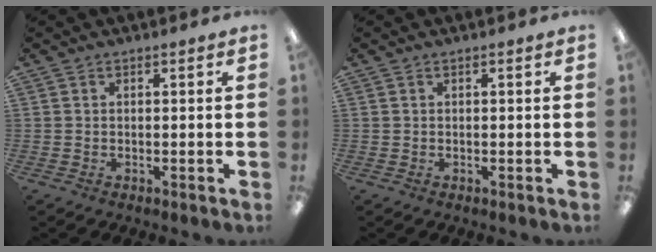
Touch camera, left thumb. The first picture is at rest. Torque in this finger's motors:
{"motor_torque": [0.00, 0.00, 0.00, 0.00, 0.00]}